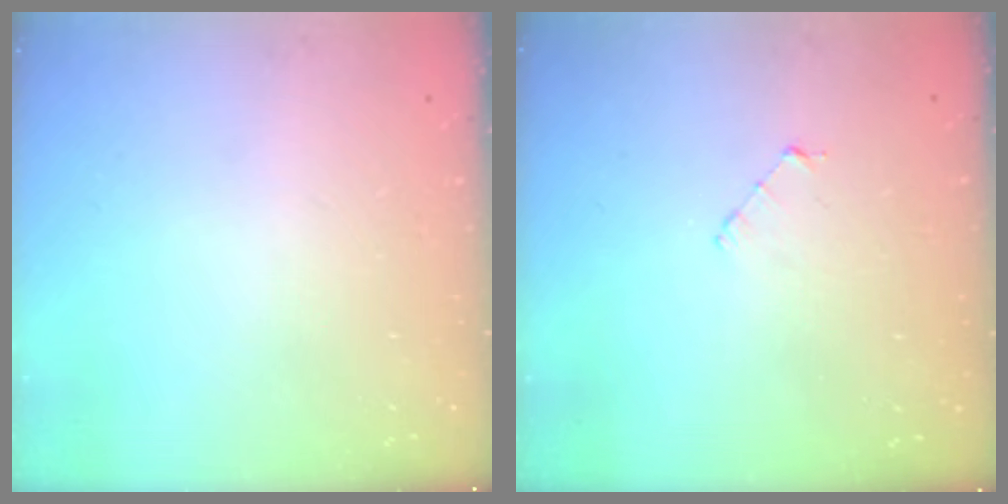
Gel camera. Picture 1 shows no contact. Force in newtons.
{"total": 3.3, "press": 3.3, "slide": 0.3}